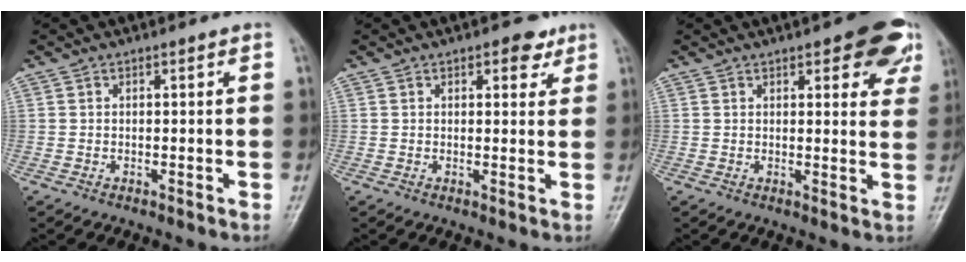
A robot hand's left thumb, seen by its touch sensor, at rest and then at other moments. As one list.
[{"total": 3.9, "force": [2.3, 2.2, 2.4], "torque": [-0.008, -0.007, 0.025]}, {"total": 10.9, "force": [6.0, 4.1, 8.1], "torque": [-0.057, -0.019, 0.067]}]